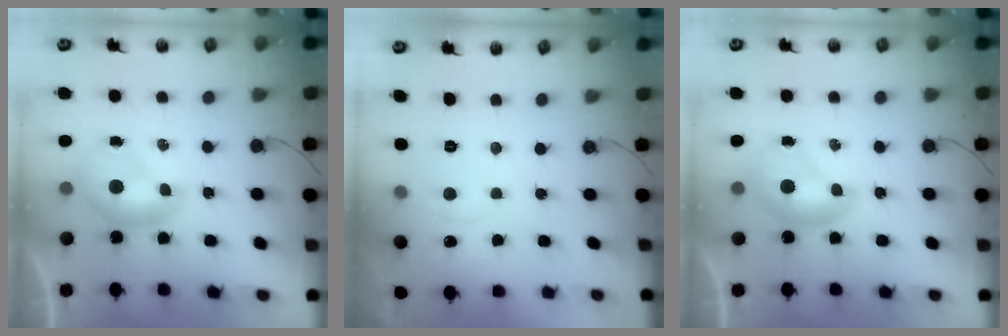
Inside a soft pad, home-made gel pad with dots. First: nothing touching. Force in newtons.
{"total": 1.4, "press": 1.3, "slide": 0.6}
{"total": 0.0}